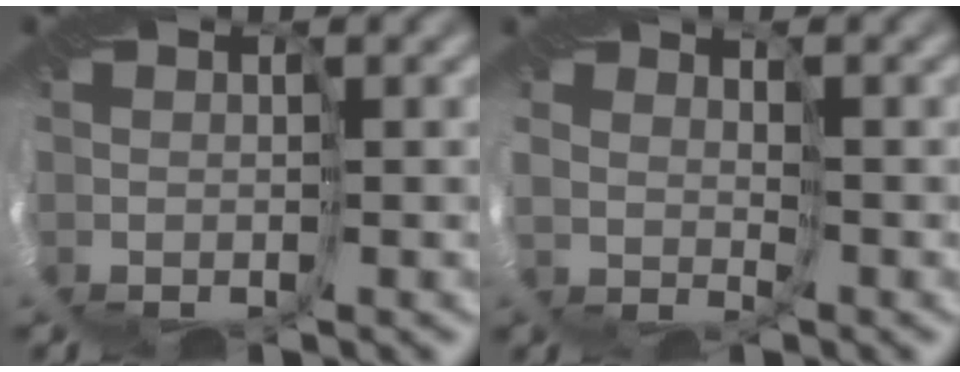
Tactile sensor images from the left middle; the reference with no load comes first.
{"total": 2.3, "force": [1.5, -1.0, -1.4], "torque": [0.015, 0.000, 0.030]}